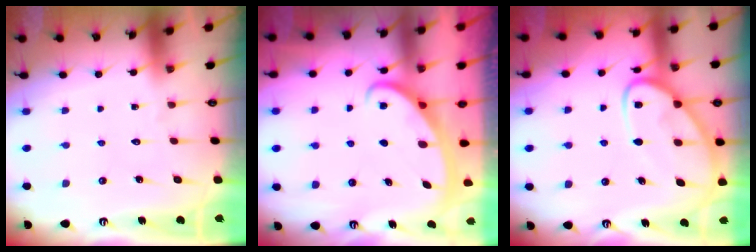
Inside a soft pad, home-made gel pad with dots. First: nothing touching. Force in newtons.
{"total": 2.6, "press": 2.6, "slide": 0.4}
{"total": 11.6, "press": 11.5, "slide": 1.2}